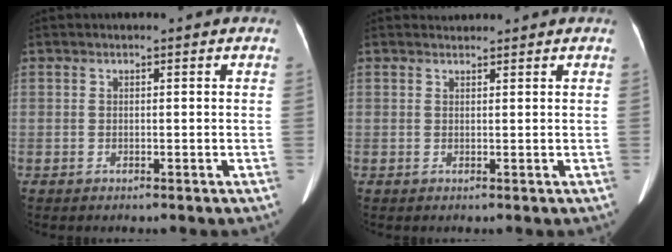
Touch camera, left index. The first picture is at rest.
{"total": 1.2, "force": [1.2, 0.1, -0.3], "torque": [-0.007, 0.007, 0.023]}